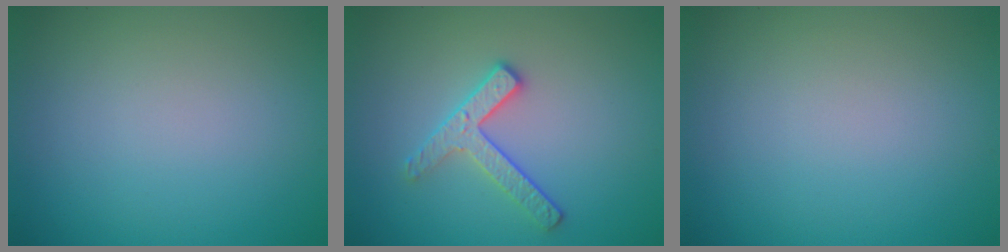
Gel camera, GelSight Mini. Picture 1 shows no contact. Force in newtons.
{"total": 2.6, "press": 2.4, "slide": 0.9}
{"total": 0.0}